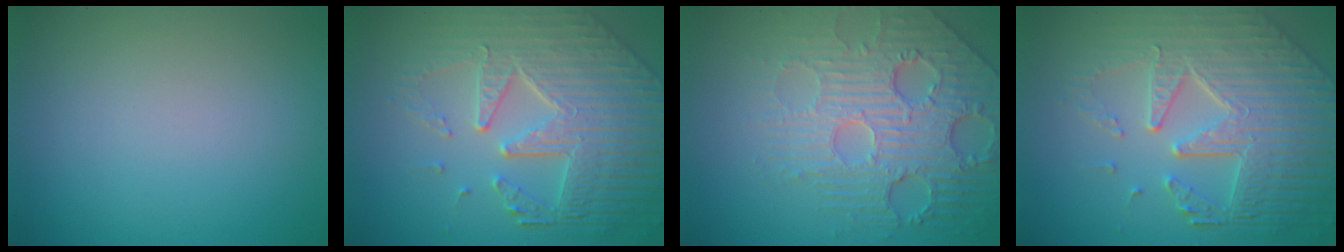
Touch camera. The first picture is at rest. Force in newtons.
{"total": 8.7, "press": 5.9, "slide": 6.3}
{"total": 6.9, "press": 5.3, "slide": 4.4}
{"total": 8.7, "press": 5.9, "slide": 6.3}